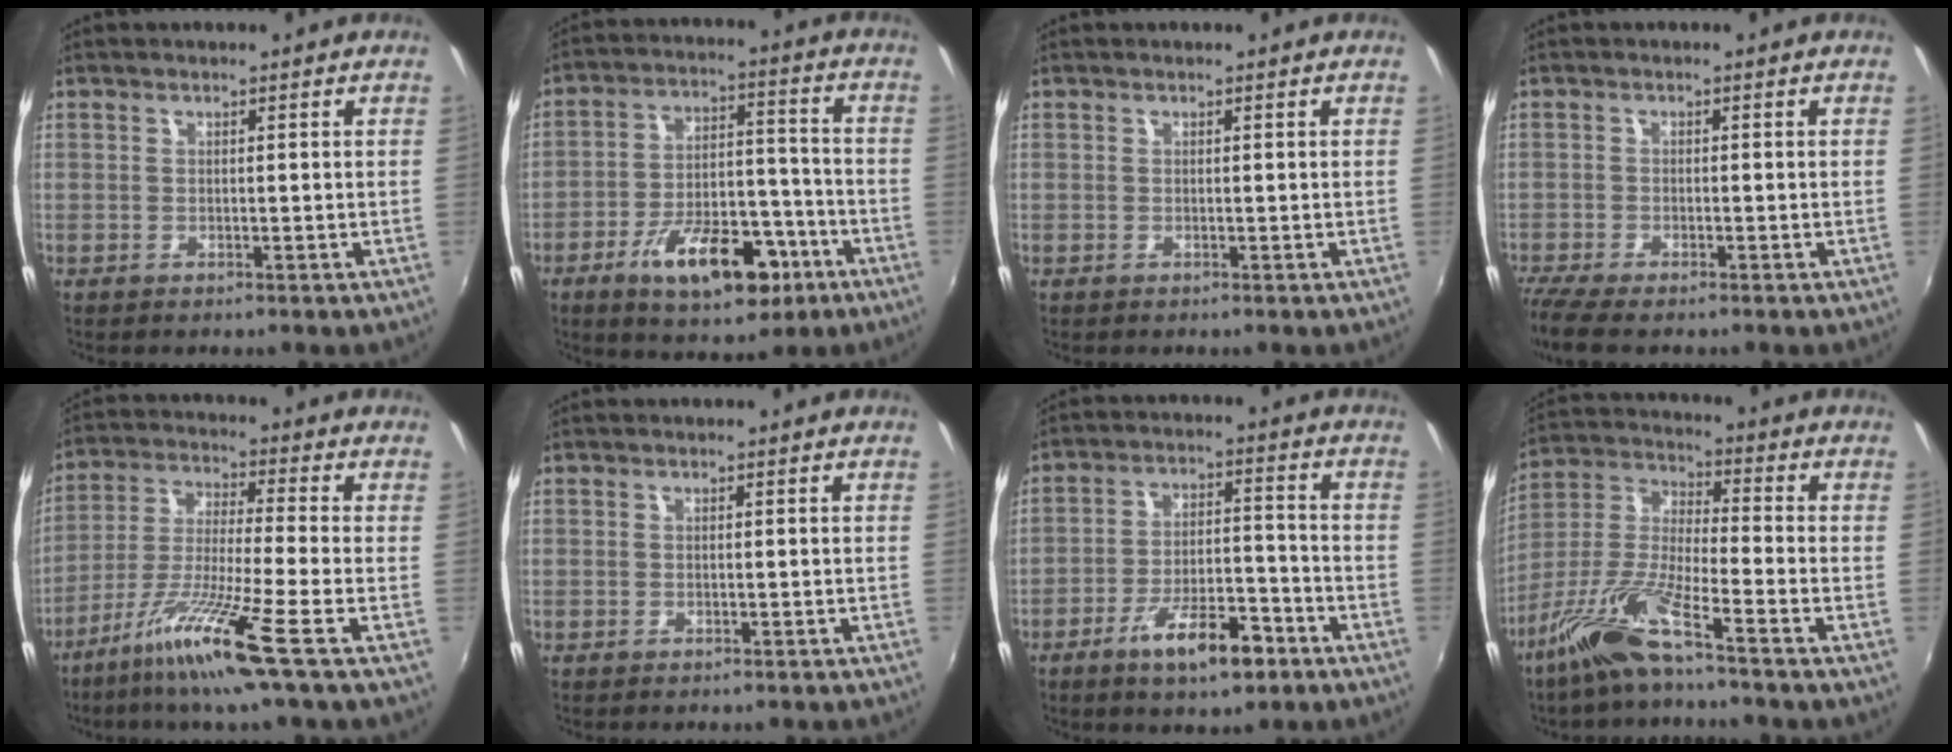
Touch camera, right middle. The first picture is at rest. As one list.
[{"total": 15.9, "force": [-8.6, 7.5, 11.1], "torque": [-0.195, 0.013, -0.126]}, {"total": 0.0}, {"total": 5.7, "force": [-4.8, 0.8, 3.0], "torque": [-0.080, -0.030, -0.091]}, {"total": 11.5, "force": [-7.2, -1.7, 8.8], "torque": [-0.190, -0.015, -0.135]}, {"total": 0.6, "force": [-0.5, 0.2, 0.2], "torque": [-0.005, -0.002, -0.008]}, {"total": 10.7, "force": [-6.5, 3.7, 7.7], "torque": [-0.142, 0.005, -0.101]}, {"total": 10.8, "force": [-7.6, 0.5, 7.7], "torque": [-0.167, 0.003, -0.154]}]